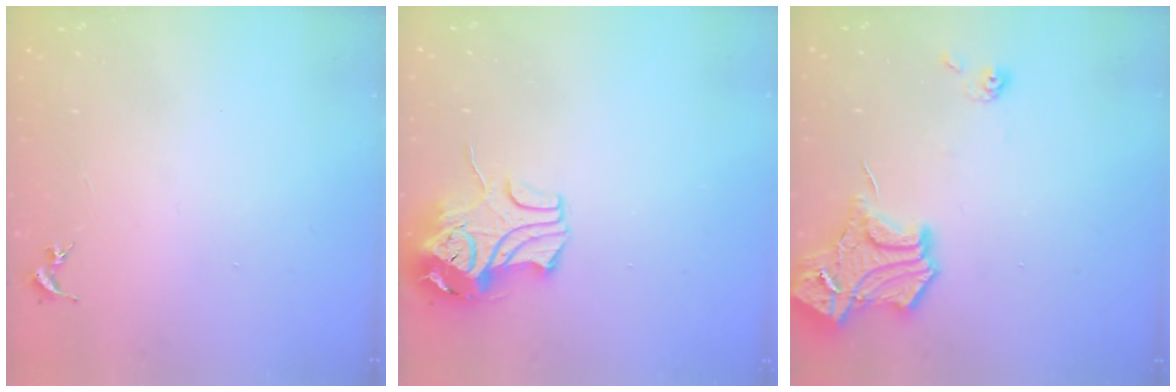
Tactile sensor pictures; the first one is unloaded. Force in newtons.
{"total": 10.8, "press": 10.6, "slide": 1.6}
{"total": 15.5, "press": 15.4, "slide": 1.4}